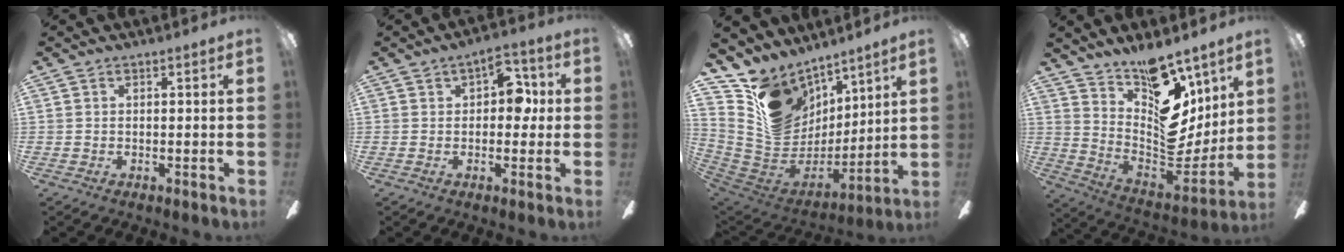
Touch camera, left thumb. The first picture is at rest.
{"total": 7.3, "force": [1.6, 4.4, 5.6], "torque": [-0.067, 0.003, 0.022]}
{"total": 13.8, "force": [9.2, 9.6, 4.0], "torque": [-0.098, -0.066, 0.183]}
{"total": 19.1, "force": [11.5, 9.9, 11.7], "torque": [-0.138, -0.109, 0.205]}